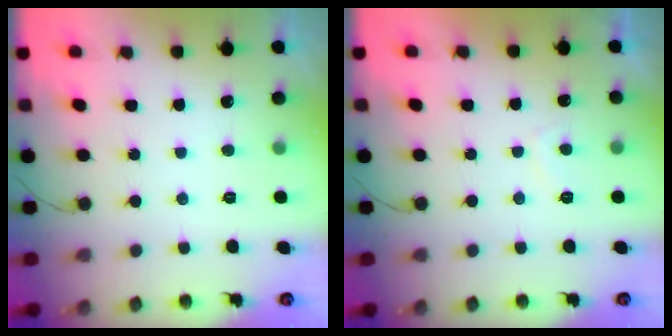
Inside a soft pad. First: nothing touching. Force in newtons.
{"total": 2.5, "press": 2.3, "slide": 0.9}